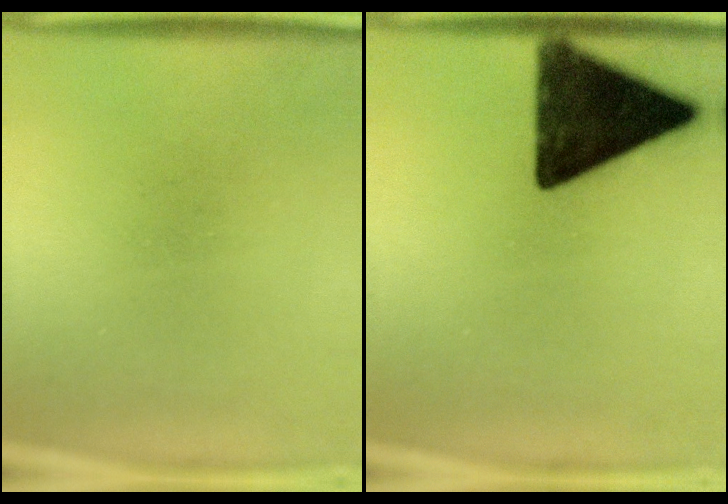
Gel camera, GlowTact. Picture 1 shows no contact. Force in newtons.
{"total": 16.1}